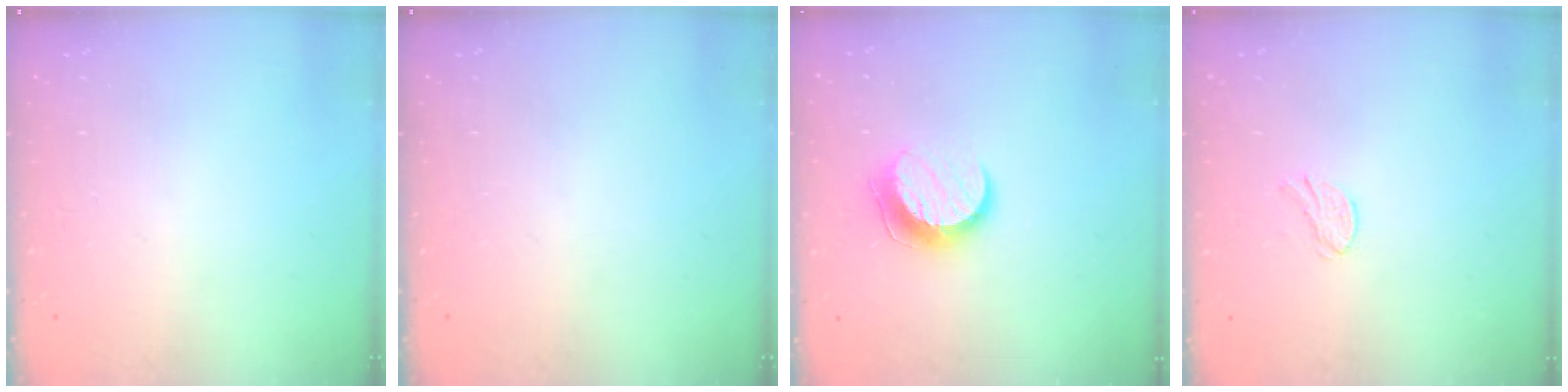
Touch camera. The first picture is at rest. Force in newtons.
{"total": 0.0}
{"total": 9.9, "press": 9.8, "slide": 0.5}
{"total": 5.7, "press": 5.7, "slide": 0.5}